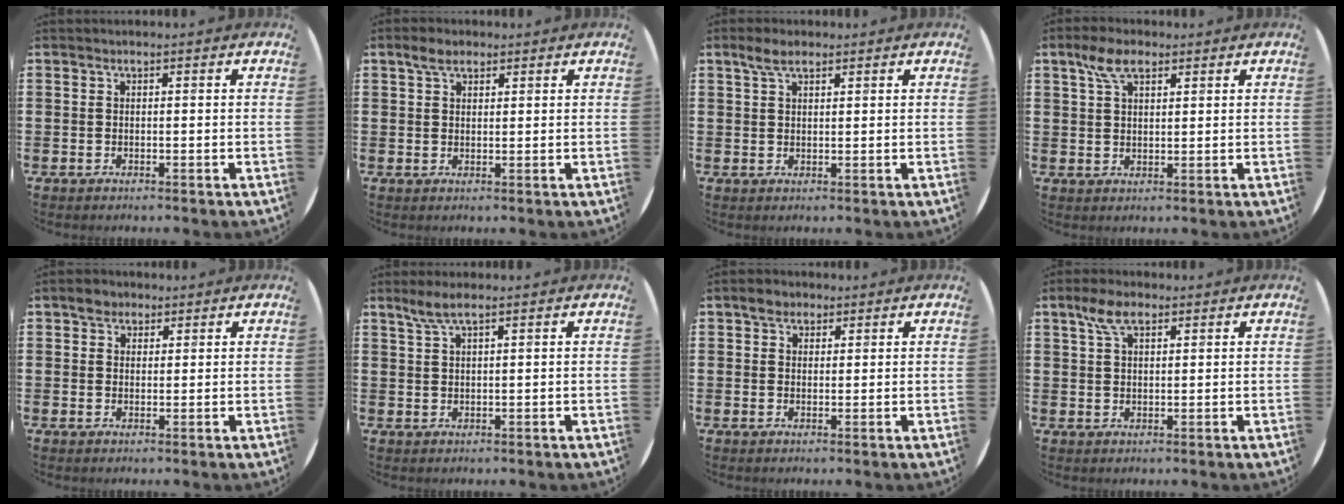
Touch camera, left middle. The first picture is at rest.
{"total": 2.9, "force": [2.2, 1.5, 1.3], "torque": [-0.021, 0.004, 0.039]}
{"total": 3.1, "force": [2.2, 1.3, 1.8], "torque": [-0.031, 0.004, 0.039]}
{"total": 4.9, "force": [3.0, 2.3, 3.0], "torque": [-0.058, 0.006, 0.053]}
{"total": 2.2, "force": [1.7, 1.4, 0.2], "torque": [0.000, 0.005, 0.032]}
{"total": 2.8, "force": [2.0, 0.4, 1.9], "torque": [-0.041, 0.004, 0.036]}
{"total": 2.2, "force": [1.7, 1.4, 0.4], "torque": [-0.003, 0.004, 0.031]}
{"total": 4.6, "force": [2.9, 2.2, 2.8], "torque": [-0.054, 0.005, 0.050]}